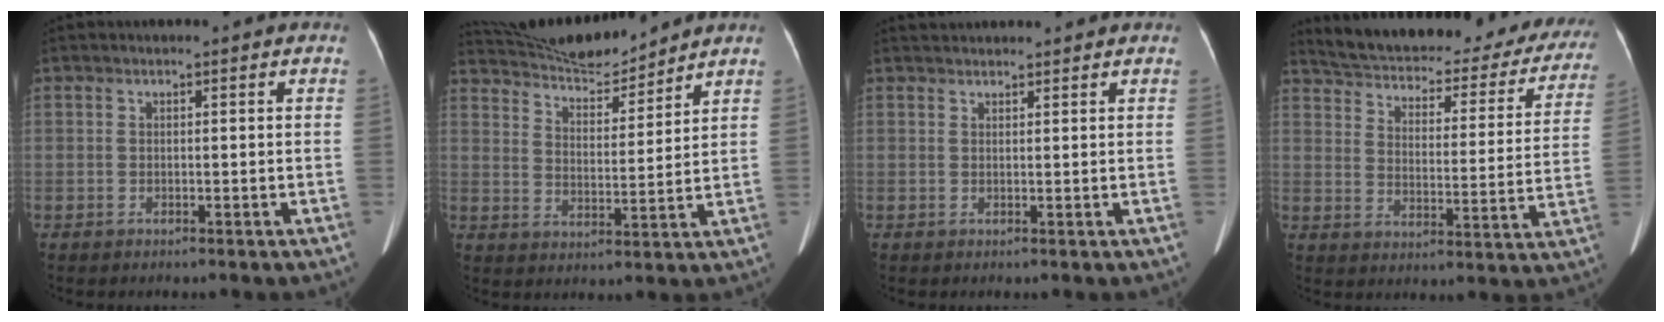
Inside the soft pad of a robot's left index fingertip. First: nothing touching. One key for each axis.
{"total": 11.6, "fx": 11.2, "fy": 0.8, "fz": 2.8, "tx": -0.060, "ty": 0.001, "tz": 0.190}
{"total": 3.9, "fx": 3.8, "fy": 0.6, "fz": 0.8, "tx": -0.015, "ty": 0.035, "tz": 0.055}
{"total": 29.6, "fx": 26.3, "fy": 8.1, "fz": 11.0, "tx": -0.172, "ty": -0.046, "tz": 0.317}